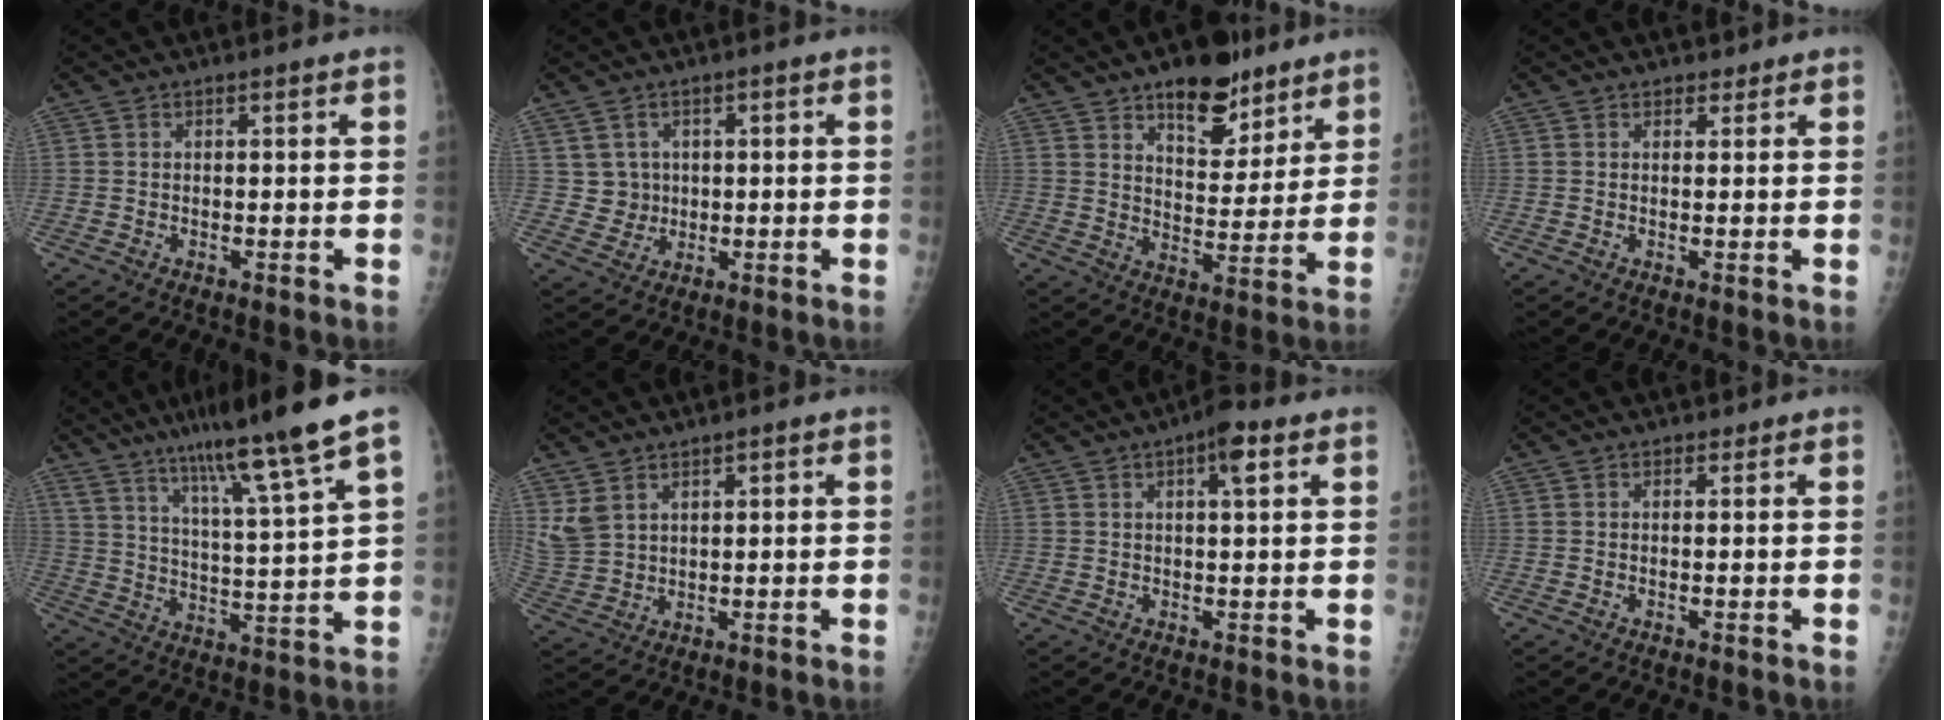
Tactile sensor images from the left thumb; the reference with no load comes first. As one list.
[{"total": 4.5, "force": [0.9, 4.3, 0.4], "torque": [0.021, 0.000, 0.019]}, {"total": 13.4, "force": [8.9, 6.6, 7.6], "torque": [-0.063, -0.051, 0.133]}, {"total": 1.1, "force": [0.8, 0.8, 0.0], "torque": [0.012, -0.004, 0.006]}, {"total": 15.2, "force": [10.5, -0.1, 11.0], "torque": [-0.173, -0.048, 0.173]}, {"total": 5.5, "force": [3.1, 3.8, 2.3], "torque": [-0.038, -0.015, 0.075]}, {"total": 5.8, "force": [2.6, 1.5, 4.9], "torque": [-0.070, 0.001, 0.034]}, {"total": 0.0}]